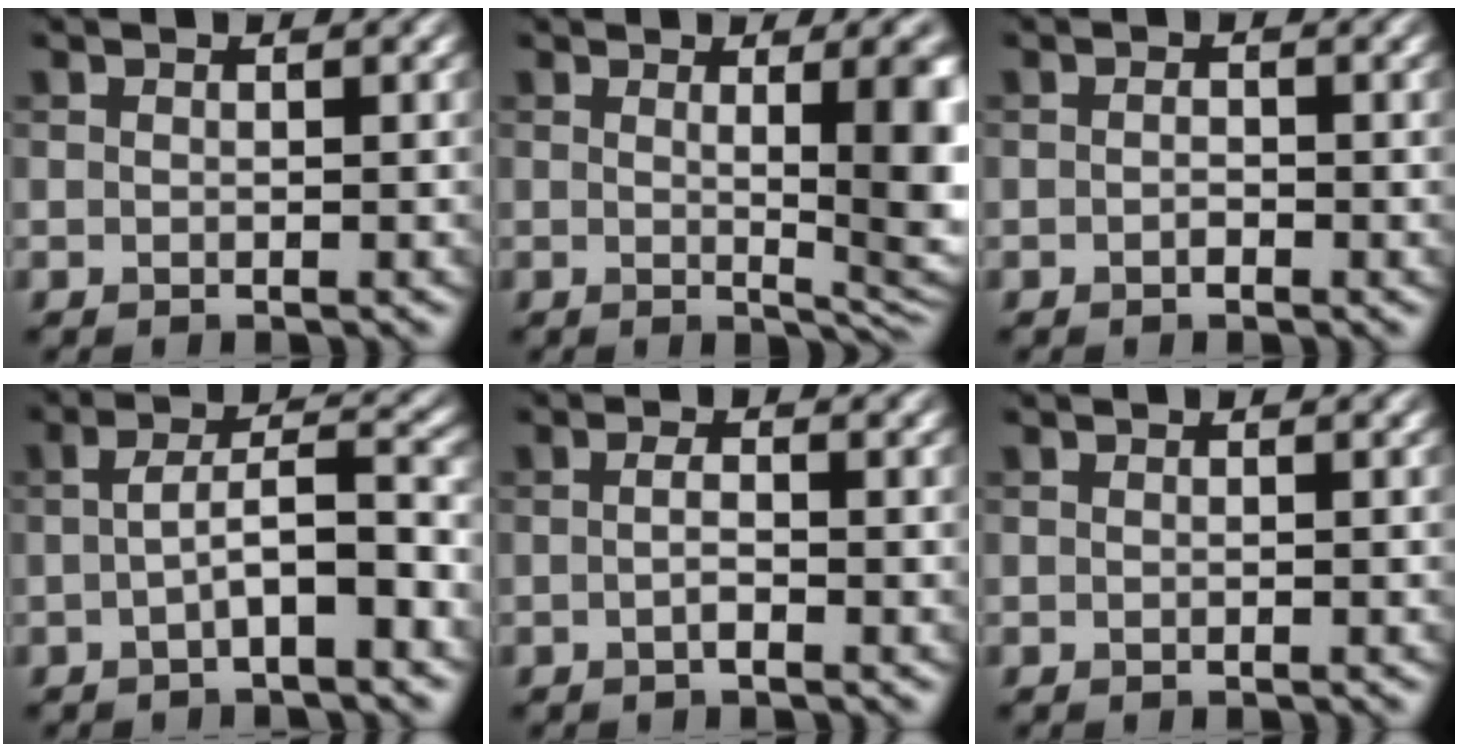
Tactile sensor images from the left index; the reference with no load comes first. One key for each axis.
{"total": 7.6, "fx": 0.8, "fy": 2.1, "fz": 7.2, "tx": -0.067, "ty": -0.006, "tz": 0.016}
{"total": 0.9, "fx": -0.4, "fy": 0.4, "fz": 0.7, "tx": -0.012, "ty": 0.002, "tz": -0.007}
{"total": 5.3, "fx": -1.1, "fy": 1.5, "fz": 4.9, "tx": -0.083, "ty": 0.010, "tz": -0.024}
{"total": 1.4, "fx": -0.4, "fy": 0.3, "fz": 1.3, "tx": -0.025, "ty": 0.000, "tz": -0.009}
{"total": 0.0}